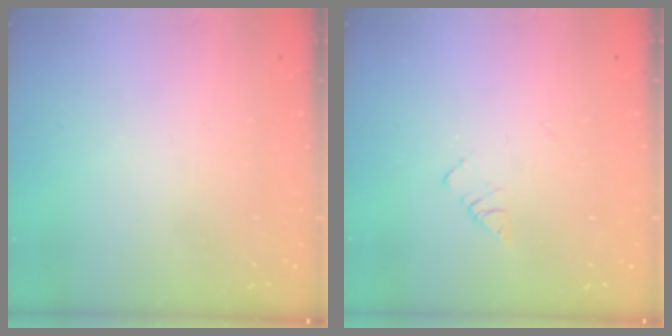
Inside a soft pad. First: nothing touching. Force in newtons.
{"total": 4.0, "press": 4.0, "slide": 0.4}